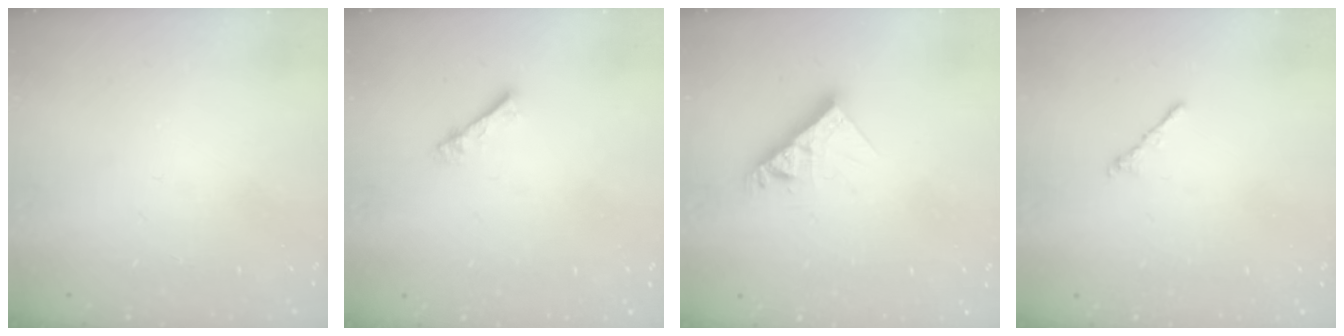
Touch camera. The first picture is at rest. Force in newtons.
{"total": 2.3, "press": 2.3, "slide": 0.3}
{"total": 8.7, "press": 8.7, "slide": 0.8}
{"total": 0.9, "press": 0.7, "slide": 0.5}